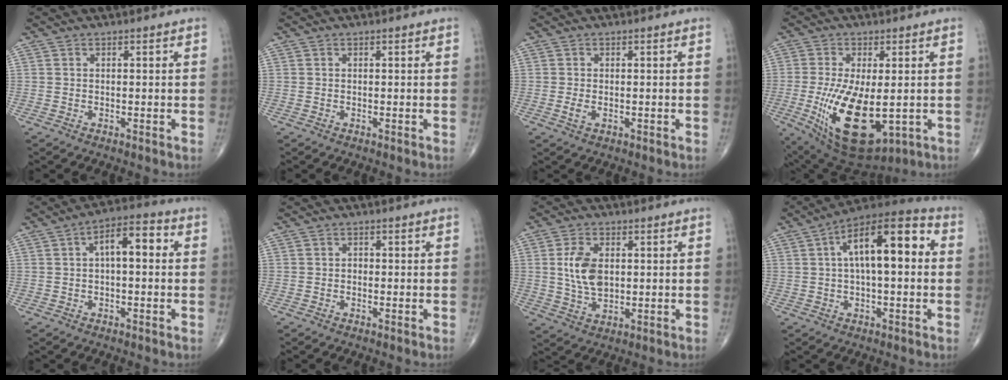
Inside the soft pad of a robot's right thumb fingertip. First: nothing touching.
{"total": 0.0}
{"total": 1.8, "force": [-0.3, 1.1, 1.4], "torque": [-0.032, -0.003, -0.007]}
{"total": 16.7, "force": [-3.0, 7.6, 14.6], "torque": [-0.272, -0.024, -0.026]}
{"total": 7.7, "force": [1.1, 3.4, 6.9], "torque": [-0.098, 0.030, 0.007]}
{"total": 0.7, "force": [-0.2, 0.6, 0.4], "torque": [-0.001, 0.003, -0.008]}
{"total": 7.9, "force": [1.0, 4.7, 6.3], "torque": [-0.118, -0.006, 0.024]}
{"total": 15.8, "force": [2.6, 6.3, 14.2], "torque": [-0.216, 0.037, 0.031]}